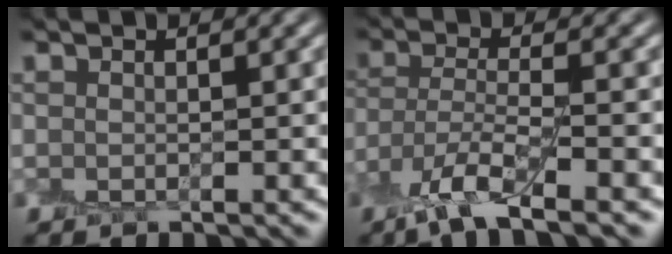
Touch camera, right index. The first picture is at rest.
{"total": 5.6, "force": [-3.7, 1.2, 4.0], "torque": [-0.085, -0.007, -0.082]}